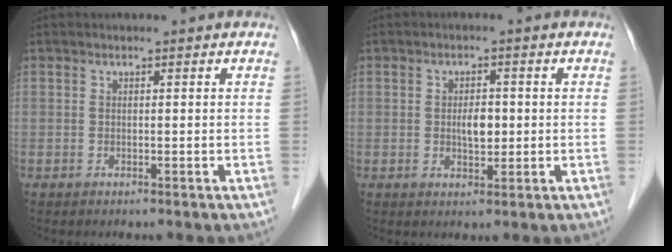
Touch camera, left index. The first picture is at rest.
{"total": 3.1, "force": [-0.1, 1.5, 2.7], "torque": [-0.047, 0.001, -0.001]}